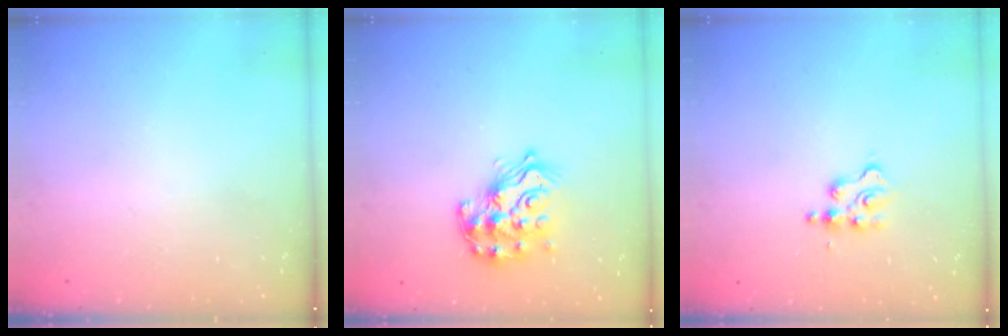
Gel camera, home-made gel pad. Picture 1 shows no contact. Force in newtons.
{"total": 16.9, "press": 16.9, "slide": 1.0}
{"total": 3.1, "press": 3.1, "slide": 0.5}